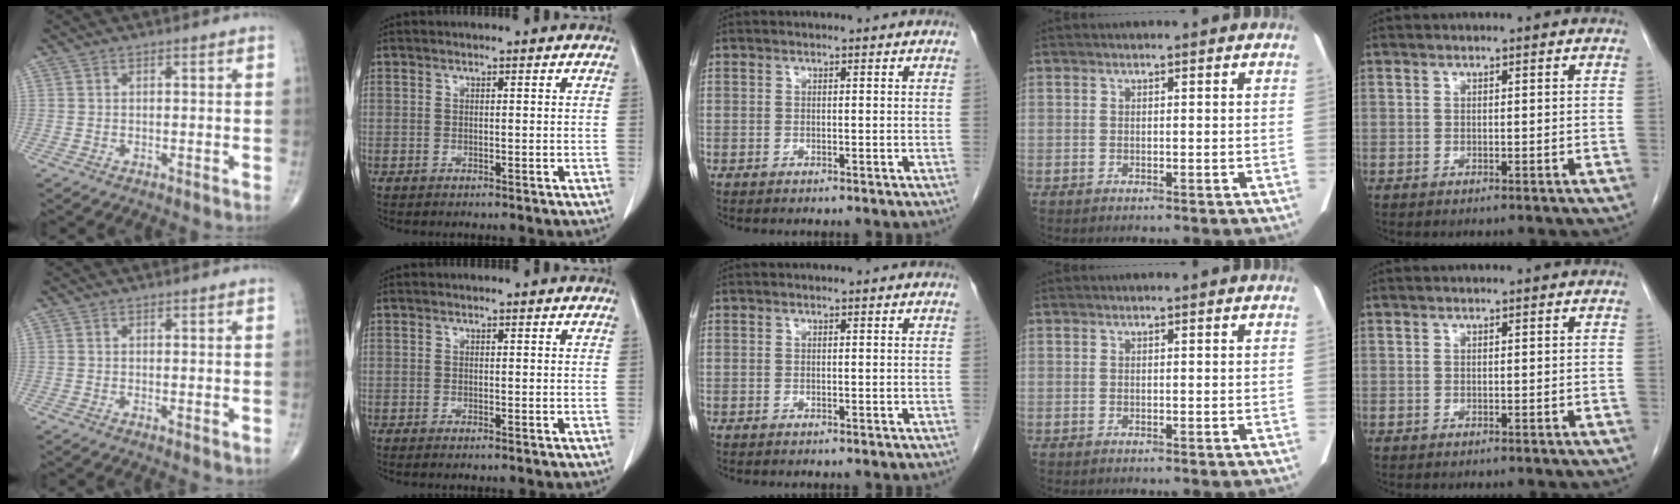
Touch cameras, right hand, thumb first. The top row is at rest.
{"thumb": {"total": 1.4, "force": [0.3, 0.4, 1.3], "torque": [-0.025, -0.008, 0.003]}, "index": {"total": 0.6, "force": [-0.5, 0.0, 0.4], "torque": [-0.009, -0.001, -0.009]}}